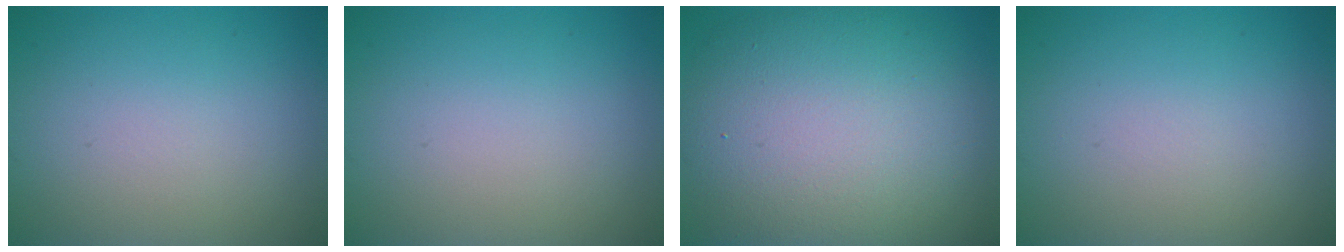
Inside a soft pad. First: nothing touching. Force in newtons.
{"total": 0.0}
{"total": 13.6, "press": 13.6, "slide": 0.9}
{"total": 0.0}